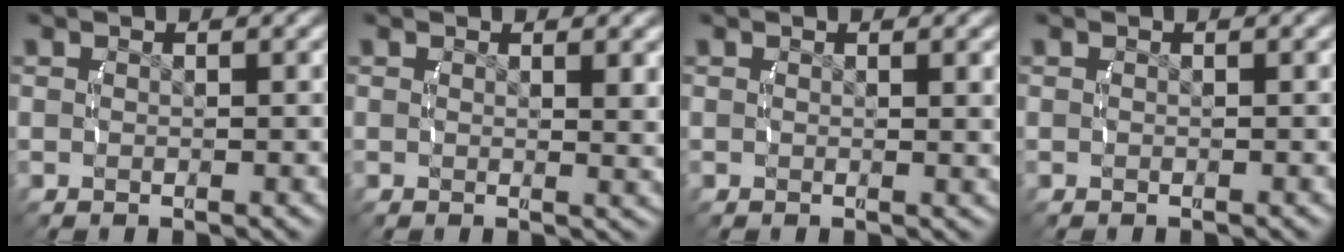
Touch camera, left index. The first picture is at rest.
{"total": 1.1, "force": [0.6, -0.2, 0.9], "torque": [-0.017, -0.012, 0.011]}
{"total": 0.6, "force": [0.3, -0.2, 0.5], "torque": [-0.013, -0.006, 0.006]}
{"total": 0.0}